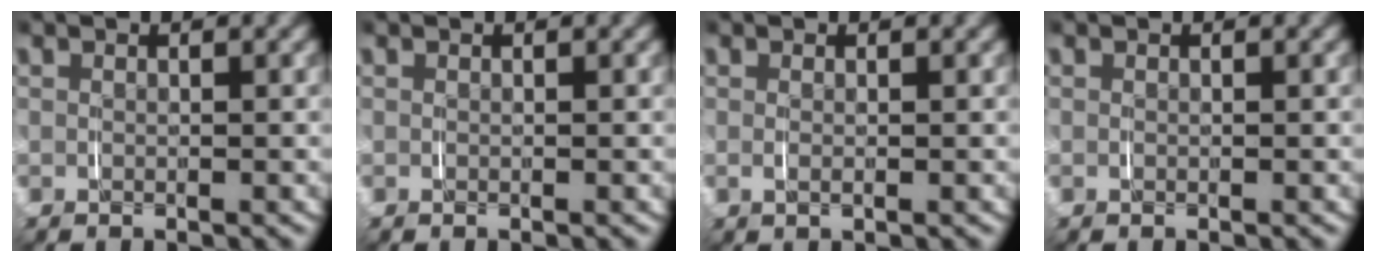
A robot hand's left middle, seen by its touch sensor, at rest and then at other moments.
{"total": 0.0}
{"total": 1.1, "force": [0.3, -1.0, -0.3], "torque": [0.015, 0.001, 0.010]}
{"total": 0.0}